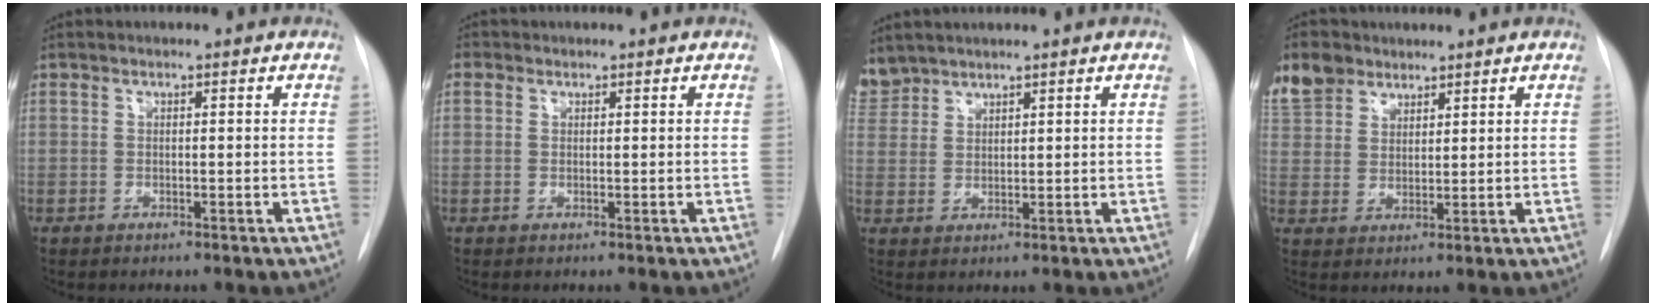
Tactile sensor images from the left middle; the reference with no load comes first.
{"total": 0.9, "force": [0.4, 0.8, -0.1], "torque": [0.014, 0.000, 0.000]}
{"total": 4.5, "force": [4.2, 1.6, 0.0], "torque": [-0.007, 0.012, 0.095]}
{"total": 9.6, "force": [7.0, 6.1, 2.5], "torque": [-0.067, 0.019, 0.142]}